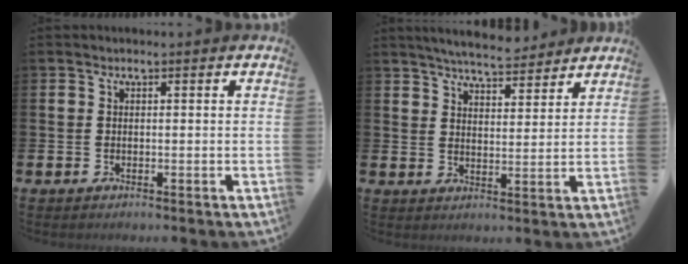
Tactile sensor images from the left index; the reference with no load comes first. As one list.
[{"total": 5.8, "force": [5.6, 0.7, 1.1], "torque": [-0.025, -0.031, 0.099]}]